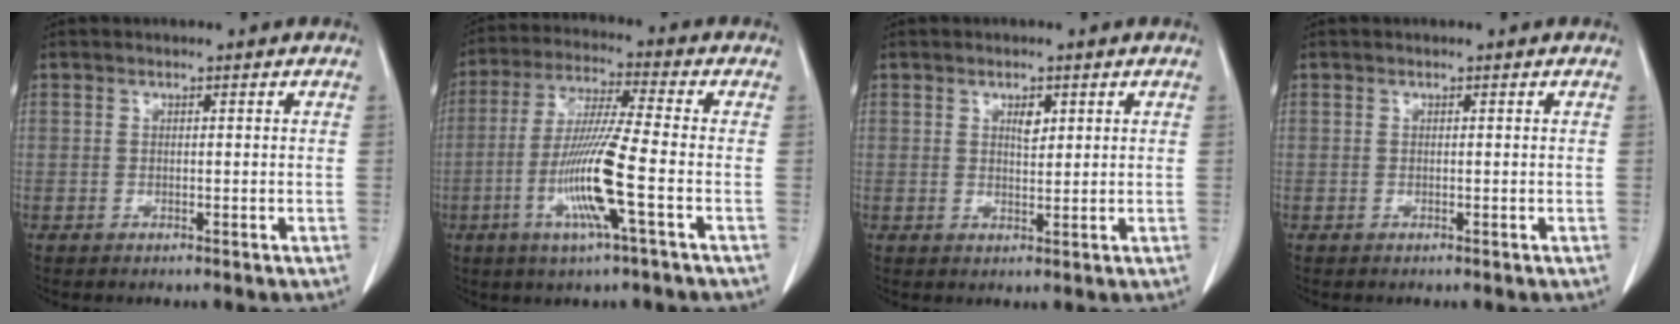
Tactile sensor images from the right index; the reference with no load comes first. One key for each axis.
{"total": 11.4, "fx": -3.4, "fy": -0.6, "fz": 10.8, "tx": -0.219, "ty": -0.013, "tz": -0.071}
{"total": 2.1, "fx": 1.0, "fy": 0.9, "fz": 1.6, "tx": -0.025, "ty": -0.003, "tz": 0.018}
{"total": 0.0}